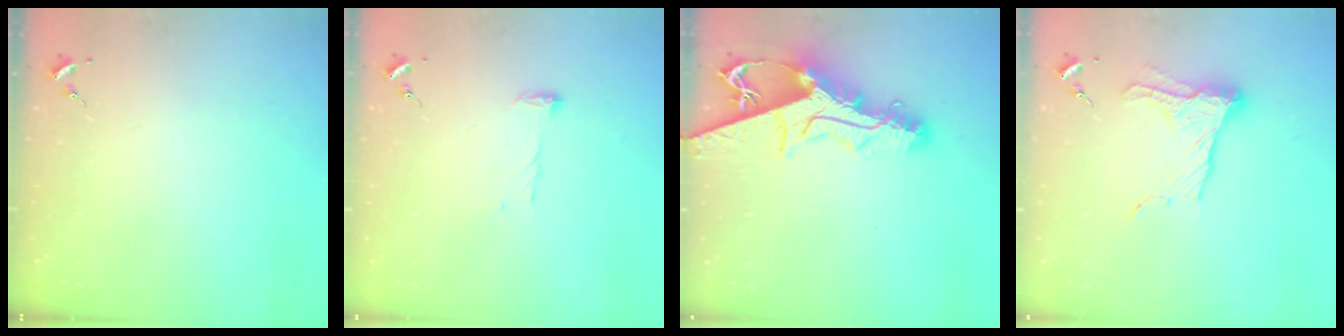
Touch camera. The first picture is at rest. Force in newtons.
{"total": 6.3, "press": 6.3, "slide": 0.6}
{"total": 16.6, "press": 16.5, "slide": 1.4}
{"total": 13.6, "press": 13.6, "slide": 1.1}